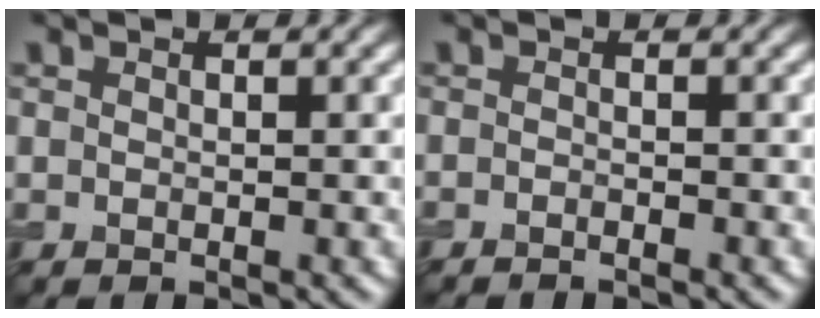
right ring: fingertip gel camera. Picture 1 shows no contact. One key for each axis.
{"total": 0.8, "fx": -0.7, "fy": 0.0, "fz": 0.4, "tx": -0.007, "ty": -0.003, "tz": -0.015}